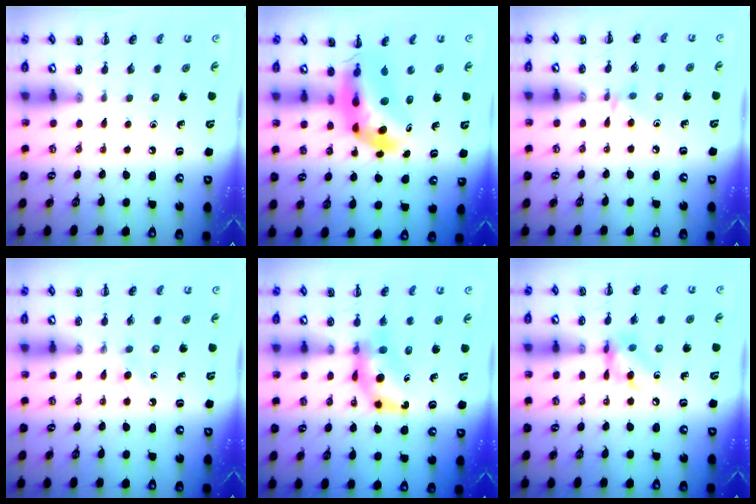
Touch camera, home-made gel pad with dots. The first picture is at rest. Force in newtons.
{"total": 7.7, "press": 7.2, "slide": 2.5}
{"total": 4.2, "press": 4.0, "slide": 1.2}
{"total": 2.7, "press": 2.5, "slide": 1.0}
{"total": 7.2, "press": 7.1, "slide": 0.8}
{"total": 9.1, "press": 9.1, "slide": 0.9}